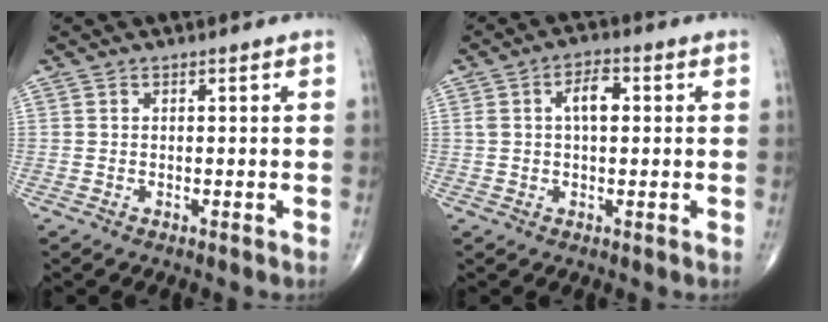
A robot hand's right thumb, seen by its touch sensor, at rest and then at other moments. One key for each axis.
{"total": 5.1, "fx": 0.9, "fy": 2.5, "fz": 4.3, "tx": -0.075, "ty": 0.011, "tz": 0.013}